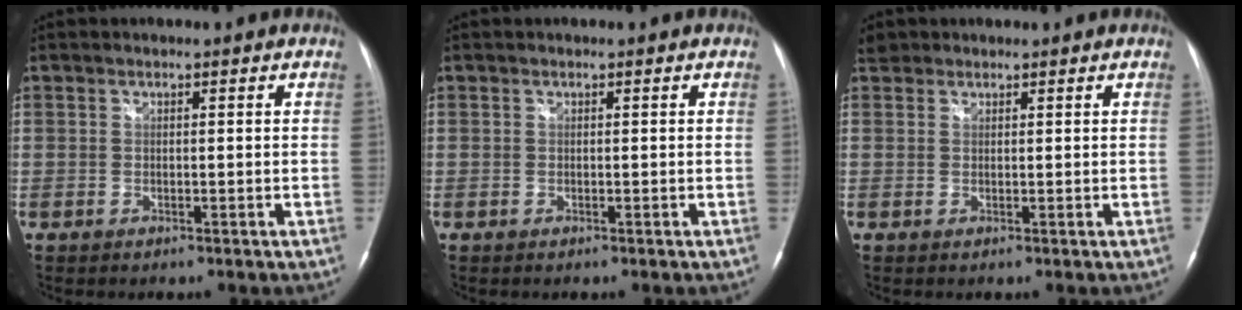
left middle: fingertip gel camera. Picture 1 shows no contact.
{"total": 0.0}
{"total": 2.1, "force": [1.7, 1.3, 0.1], "torque": [-0.002, 0.016, 0.028]}